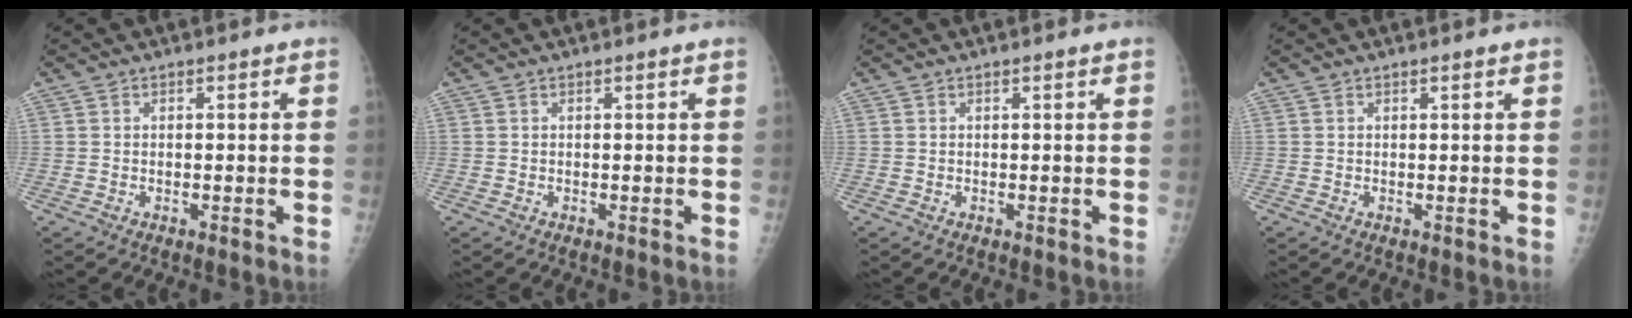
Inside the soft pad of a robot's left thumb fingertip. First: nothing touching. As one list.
[{"total": 0.0}, {"total": 0.0}, {"total": 0.5, "force": [0.4, 0.0, 0.3], "torque": [-0.008, 0.000, 0.007]}]